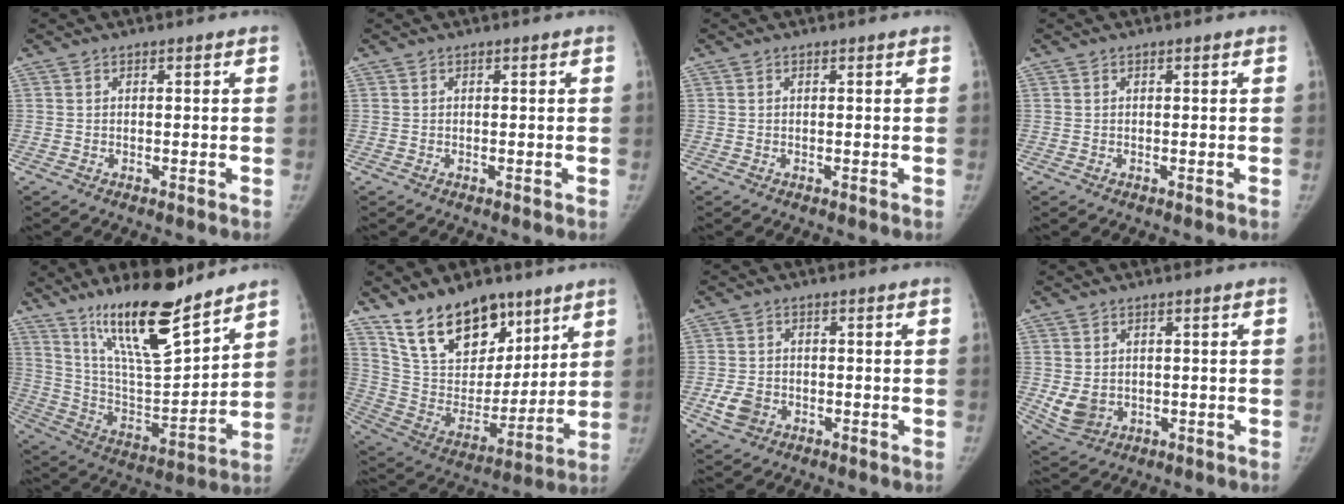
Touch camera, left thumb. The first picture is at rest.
{"total": 0.0}
{"total": 0.0}
{"total": 0.0}
{"total": 20.4, "force": [15.0, 4.5, 13.1], "torque": [-0.198, -0.084, 0.271]}
{"total": 20.0, "force": [13.8, 10.9, 9.5], "torque": [-0.119, -0.073, 0.250]}
{"total": 4.4, "force": [-1.4, 3.5, 2.3], "torque": [-0.040, 0.004, -0.022]}
{"total": 5.2, "force": [0.0, 4.3, 3.0], "torque": [-0.050, -0.012, 0.017]}